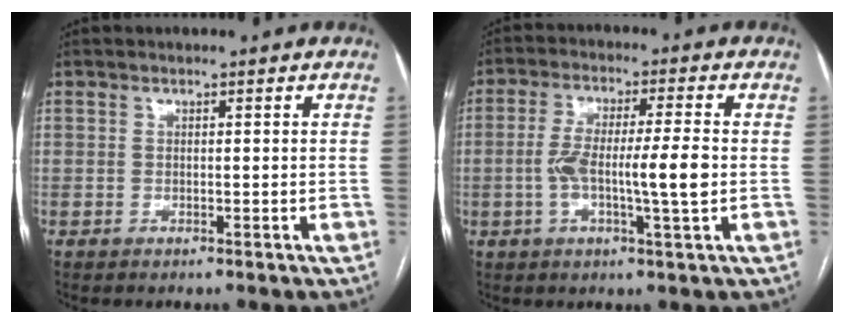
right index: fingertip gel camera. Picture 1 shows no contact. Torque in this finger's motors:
{"motor_torque": [1.41, -0.08, 0.47, 0.20]}